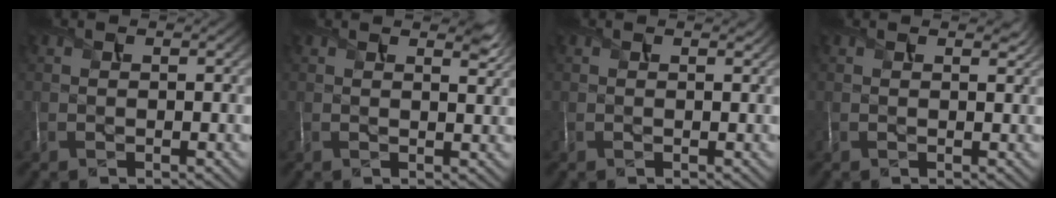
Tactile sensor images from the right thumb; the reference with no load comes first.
{"total": 2.5, "force": [1.8, 0.5, 1.6], "torque": [-0.025, -0.003, 0.033]}
{"total": 0.6, "force": [0.6, 0.1, 0.3], "torque": [-0.008, -0.002, 0.008]}
{"total": 1.2, "force": [1.0, 0.3, 0.6], "torque": [-0.014, -0.005, 0.016]}